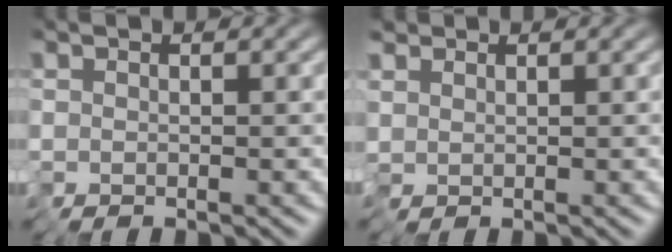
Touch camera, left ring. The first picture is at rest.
{"total": 1.2, "force": [0.9, 0.9, -0.2], "torque": [0.001, 0.006, 0.021]}